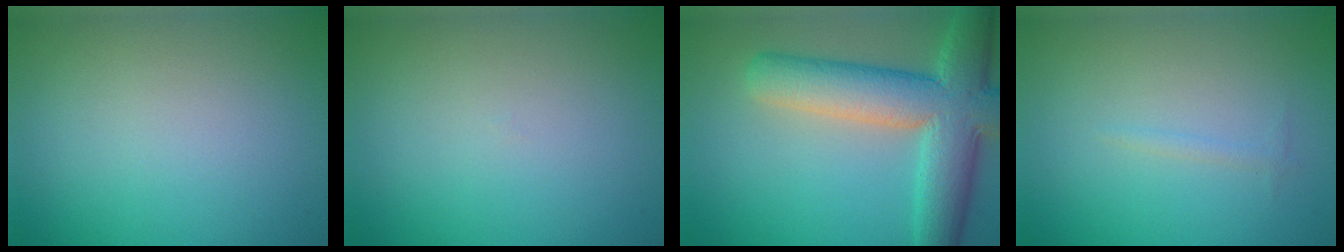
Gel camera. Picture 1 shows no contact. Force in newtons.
{"total": 0.0}
{"total": 9.8, "press": 9.7, "slide": 0.6}
{"total": 0.6, "press": 0.6, "slide": 0.0}